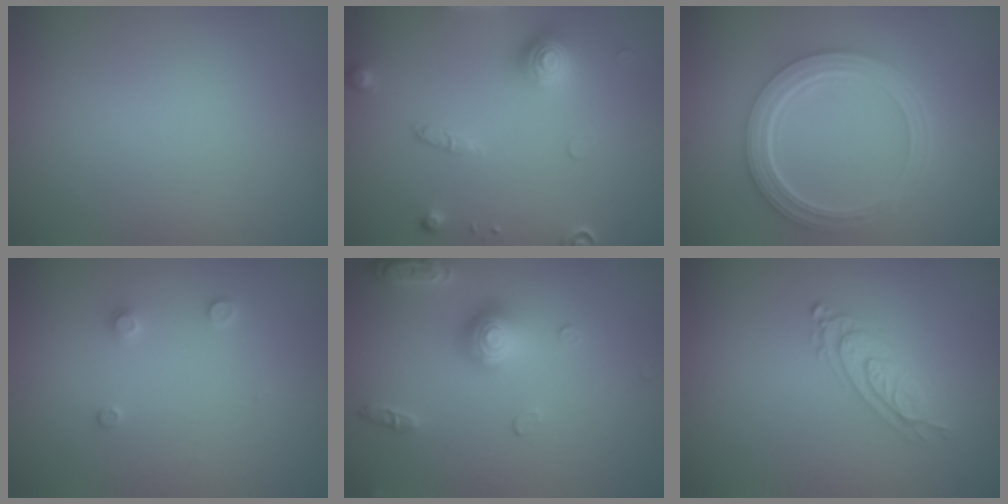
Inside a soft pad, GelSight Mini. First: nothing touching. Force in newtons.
{"total": 3.2, "press": 3.0, "slide": 0.9}
{"total": 5.6, "press": 4.1, "slide": 3.8}
{"total": 1.0, "press": 1.0, "slide": 0.2}
{"total": 3.7, "press": 2.9, "slide": 2.4}
{"total": 2.3, "press": 2.1, "slide": 0.9}